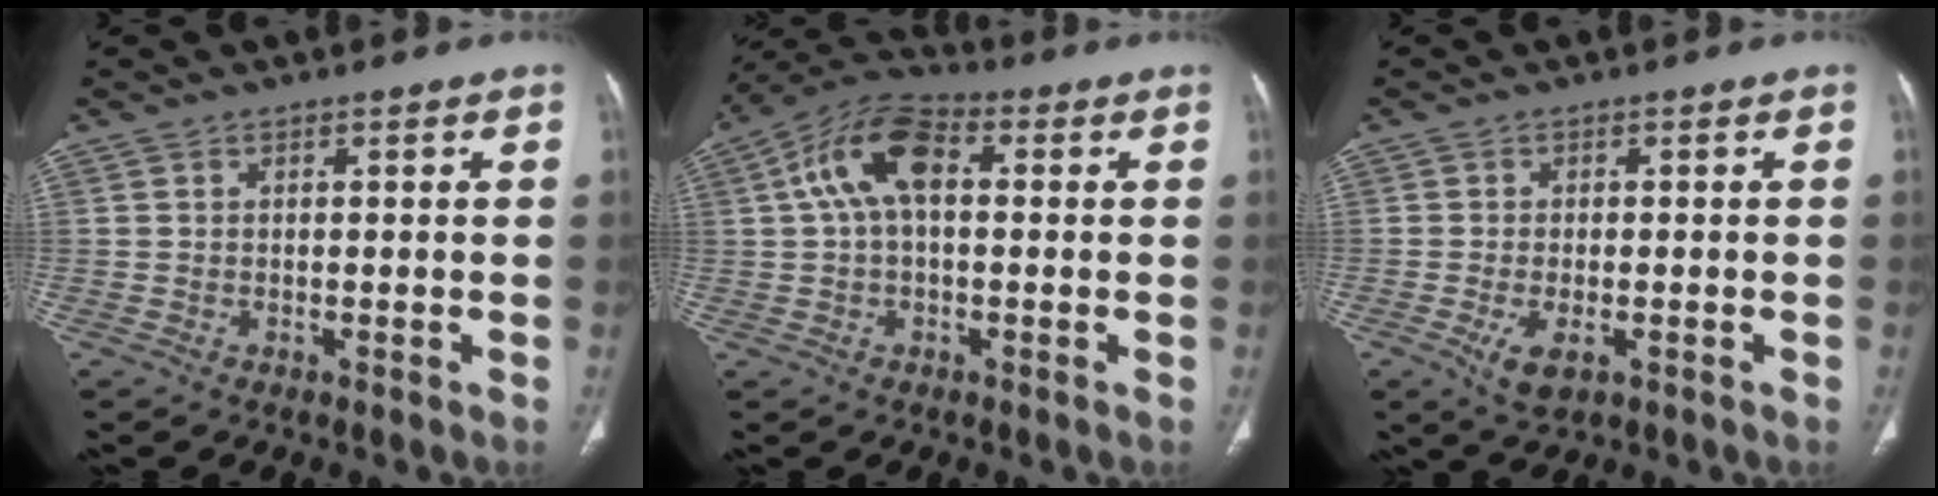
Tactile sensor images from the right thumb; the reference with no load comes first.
{"total": 11.3, "force": [1.9, 6.2, 9.2], "torque": [-0.176, 0.035, 0.025]}
{"total": 4.5, "force": [-1.8, 2.1, 3.6], "torque": [-0.069, -0.006, -0.025]}